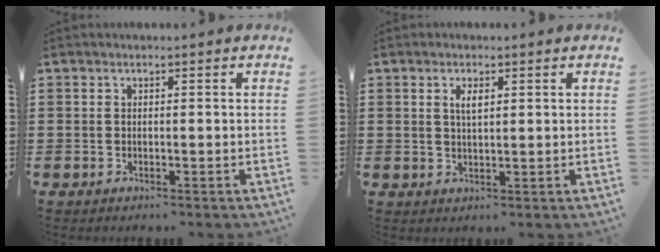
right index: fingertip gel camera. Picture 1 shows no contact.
{"total": 2.1, "force": [0.7, 0.6, 1.9], "torque": [-0.040, 0.001, 0.011]}